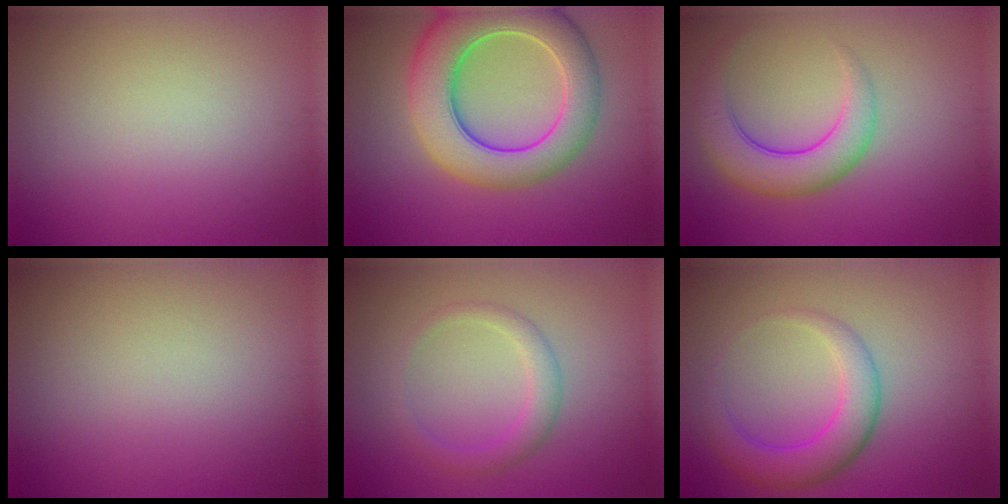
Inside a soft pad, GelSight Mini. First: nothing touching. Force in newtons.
{"total": 9.6, "press": 9.5, "slide": 0.5}
{"total": 4.9, "press": 4.9, "slide": 0.3}
{"total": 0.0}
{"total": 2.5, "press": 2.5, "slide": 0.1}
{"total": 4.5, "press": 4.5, "slide": 0.1}